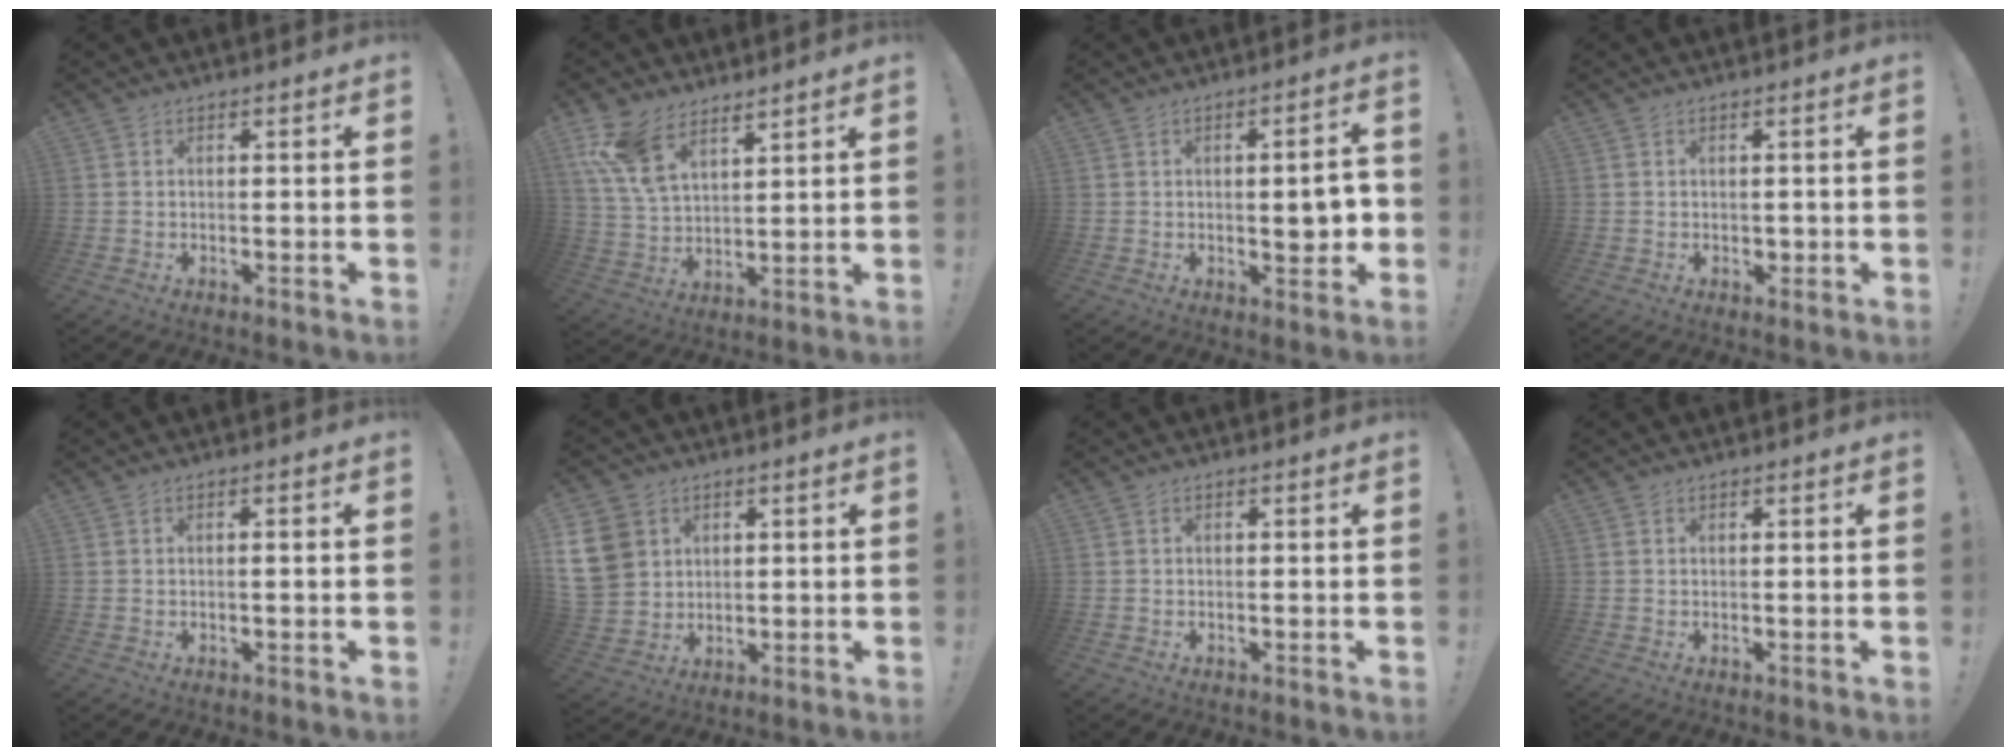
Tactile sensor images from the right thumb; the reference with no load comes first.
{"total": 11.4, "force": [8.2, 5.4, 5.8], "torque": [-0.127, -0.034, 0.163]}
{"total": 7.2, "force": [-0.3, 2.4, 6.8], "torque": [-0.084, -0.004, -0.006]}
{"total": 1.0, "force": [0.1, 0.9, 0.4], "torque": [-0.001, 0.001, 0.001]}
{"total": 0.9, "force": [-0.2, -0.1, 0.9], "torque": [-0.013, -0.001, -0.005]}
{"total": 12.1, "force": [3.6, 10.4, 5.1], "torque": [-0.105, -0.011, 0.075]}
{"total": 0.0}
{"total": 0.0}